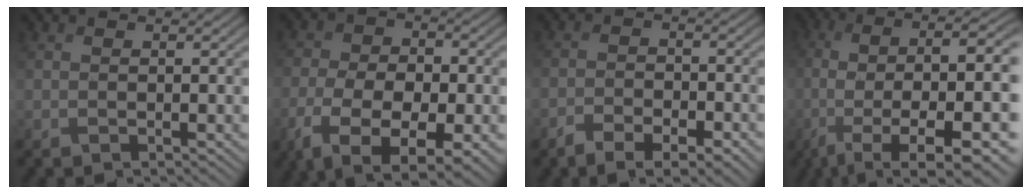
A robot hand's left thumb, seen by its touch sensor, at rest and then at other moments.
{"total": 12.7, "force": [-6.1, 6.9, 8.8], "torque": [-0.169, -0.034, -0.075]}
{"total": 6.2, "force": [-4.8, 2.1, 3.2], "torque": [-0.052, -0.006, -0.070]}
{"total": 14.6, "force": [-0.9, 5.8, 13.4], "torque": [-0.228, -0.023, 0.008]}